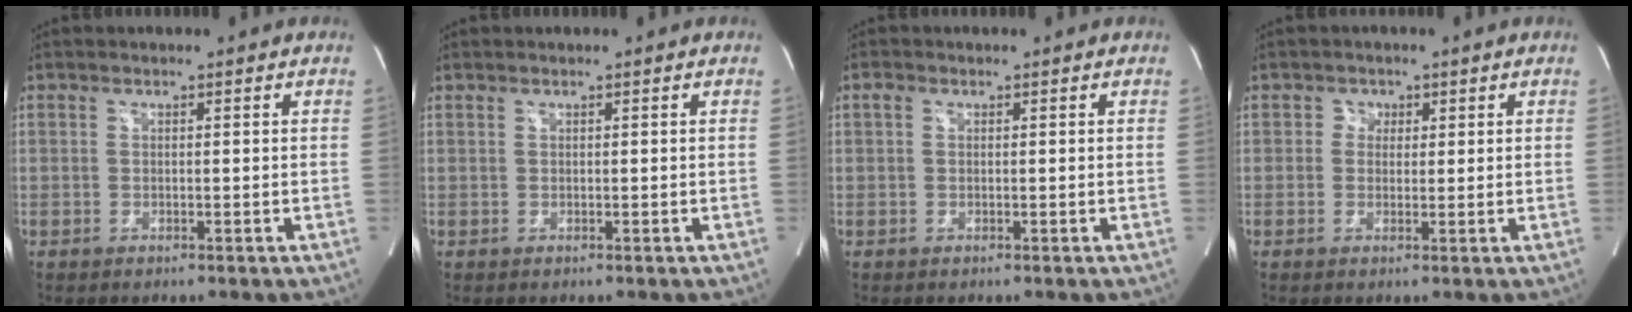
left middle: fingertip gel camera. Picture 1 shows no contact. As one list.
[{"total": 0.0}, {"total": 0.9, "force": [0.3, 0.7, 0.5], "torque": [-0.011, 0.007, 0.004]}, {"total": 1.8, "force": [0.6, 1.7, 0.3], "torque": [0.001, 0.000, 0.002]}]